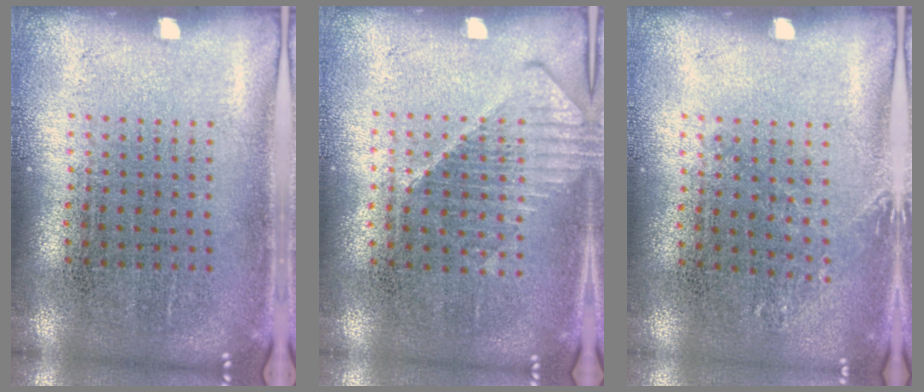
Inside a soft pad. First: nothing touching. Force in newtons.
{"total": 1.2, "press": 1.2, "slide": 0.3}
{"total": 0.8, "press": 0.8, "slide": 0.1}